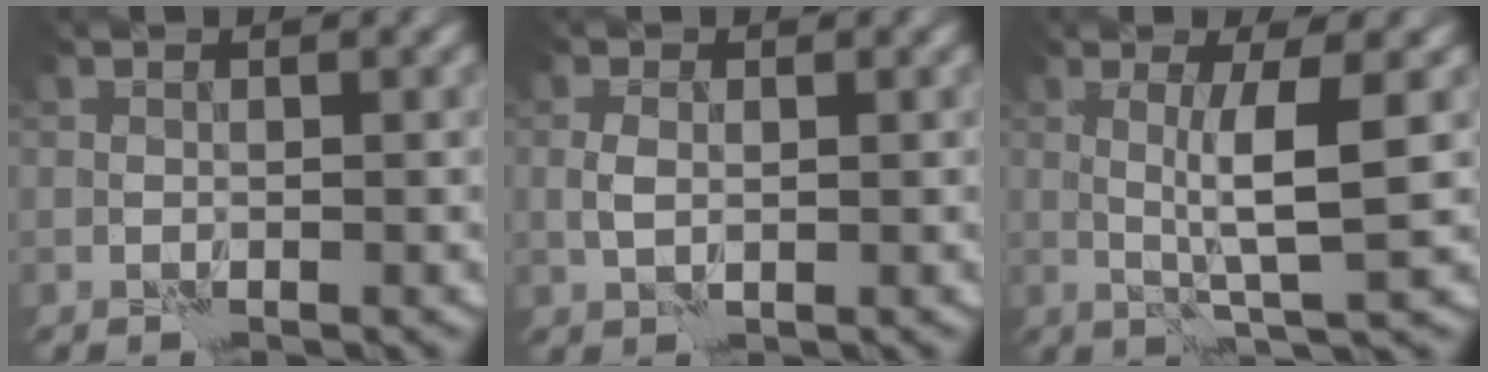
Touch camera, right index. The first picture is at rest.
{"total": 1.2, "force": [0.3, 0.6, 1.0], "torque": [-0.024, -0.001, 0.006]}
{"total": 4.5, "force": [0.8, 0.2, 4.4], "torque": [-0.082, -0.003, 0.018]}